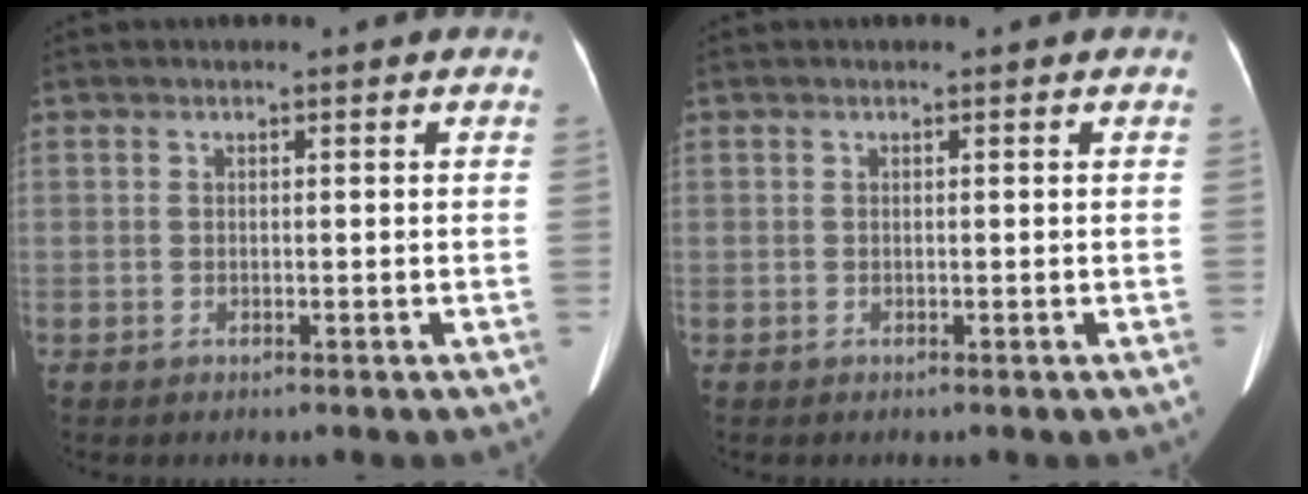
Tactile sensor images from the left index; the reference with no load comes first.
{"total": 0.0}